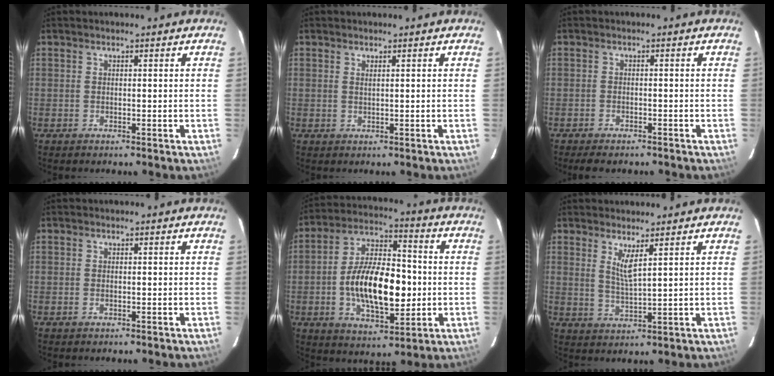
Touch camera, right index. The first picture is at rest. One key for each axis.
{"total": 0.6, "fx": 0.4, "fy": -0.1, "fz": 0.4, "tx": -0.008, "ty": 0.002, "tz": 0.007}
{"total": 5.1, "fx": -4.3, "fy": 1.6, "fz": 2.2, "tx": -0.054, "ty": -0.010, "tz": -0.064}
{"total": 0.5, "fx": -0.3, "fy": 0.3, "fz": 0.3, "tx": -0.004, "ty": -0.001, "tz": -0.007}
{"total": 17.3, "fx": -2.1, "fy": 8.1, "fz": 15.1, "tx": -0.273, "ty": 0.011, "tz": -0.033}
{"total": 3.7, "fx": 2.1, "fy": 0.1, "fz": 3.0, "tx": -0.060, "ty": -0.012, "tz": 0.037}